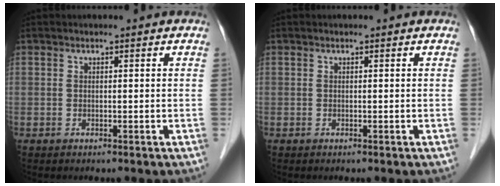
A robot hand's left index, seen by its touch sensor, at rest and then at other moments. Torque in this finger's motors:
{"motor_torque": [0.00, 0.00, 0.00, 0.00]}